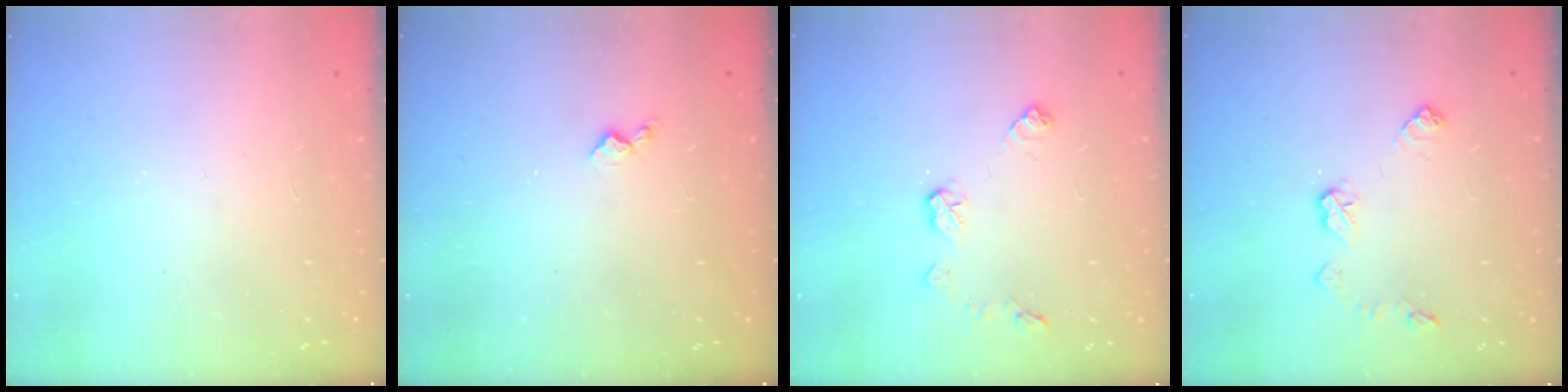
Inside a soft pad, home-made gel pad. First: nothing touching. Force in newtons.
{"total": 4.6, "press": 4.5, "slide": 0.7}
{"total": 7.3, "press": 7.3, "slide": 0.2}
{"total": 7.3, "press": 7.3, "slide": 0.2}